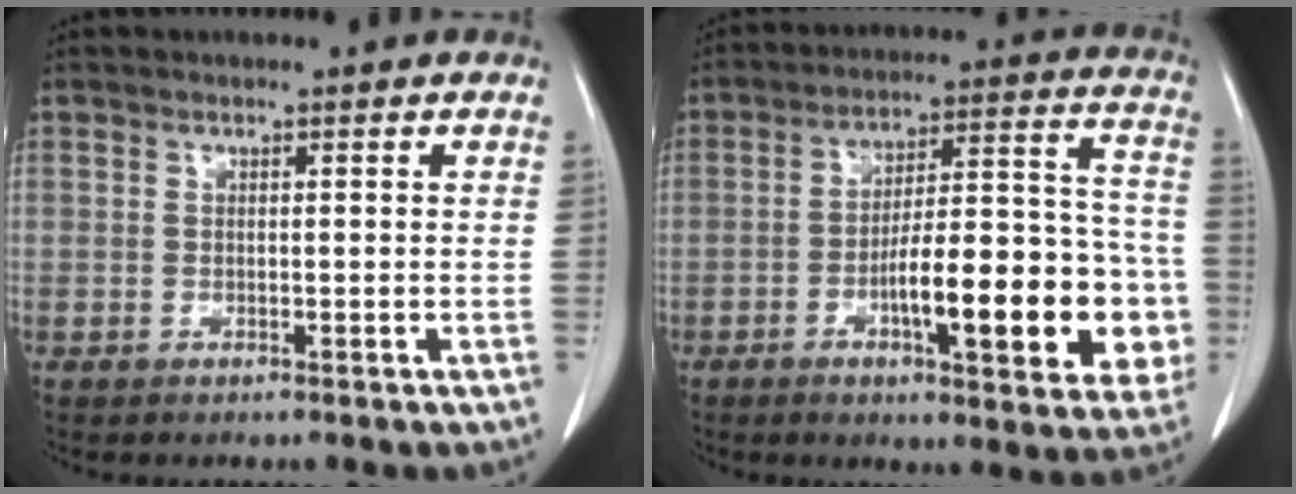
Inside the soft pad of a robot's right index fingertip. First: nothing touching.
{"total": 19.3, "force": [-5.7, 5.0, 17.7], "torque": [-0.203, 0.036, -0.071]}